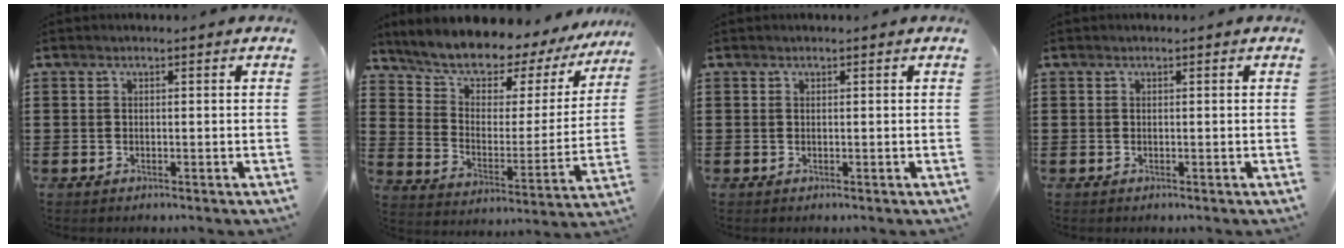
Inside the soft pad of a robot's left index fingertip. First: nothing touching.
{"total": 6.5, "force": [6.0, 2.0, 1.2], "torque": [-0.058, -0.057, 0.099]}
{"total": 0.0}
{"total": 0.0}